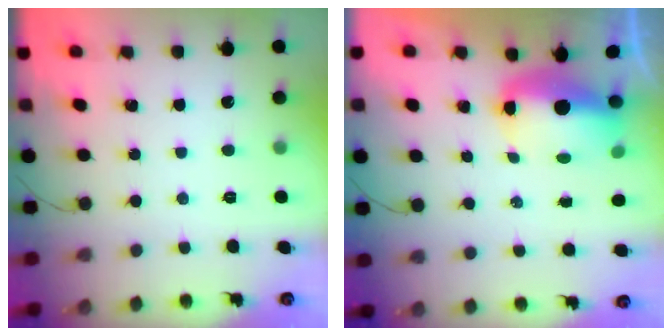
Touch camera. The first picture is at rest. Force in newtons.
{"total": 8.6, "press": 8.4, "slide": 1.6}